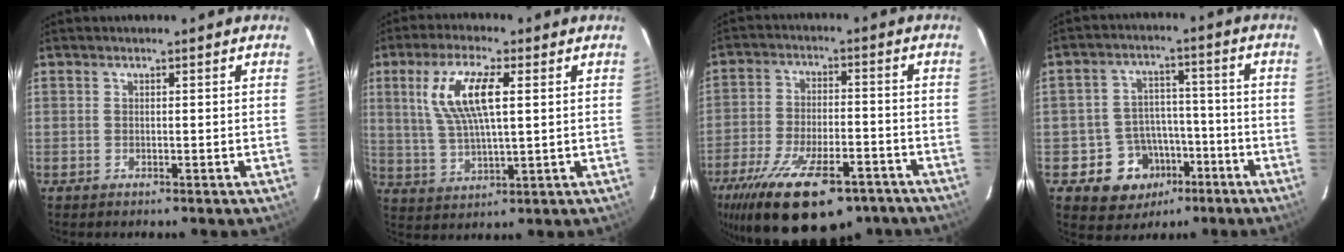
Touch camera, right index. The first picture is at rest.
{"total": 11.1, "force": [3.3, 3.4, 10.0], "torque": [-0.200, 0.008, 0.070]}
{"total": 22.3, "force": [-14.9, 8.8, 14.1], "torque": [-0.272, -0.041, -0.225]}
{"total": 10.6, "force": [-5.3, 8.7, 2.8], "torque": [-0.065, 0.035, -0.061]}